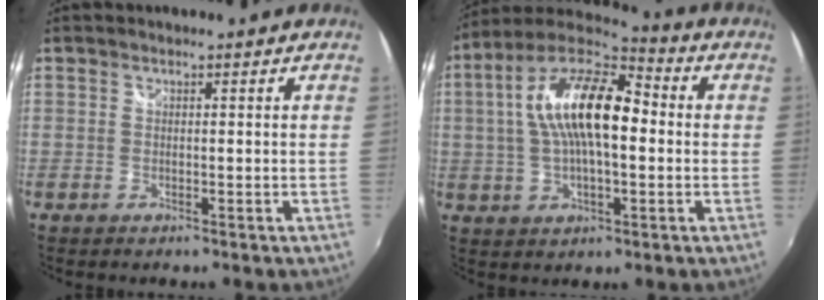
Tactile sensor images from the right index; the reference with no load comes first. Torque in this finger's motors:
{"motor_torque": [1.36, -0.54, 1.05, 0.21]}